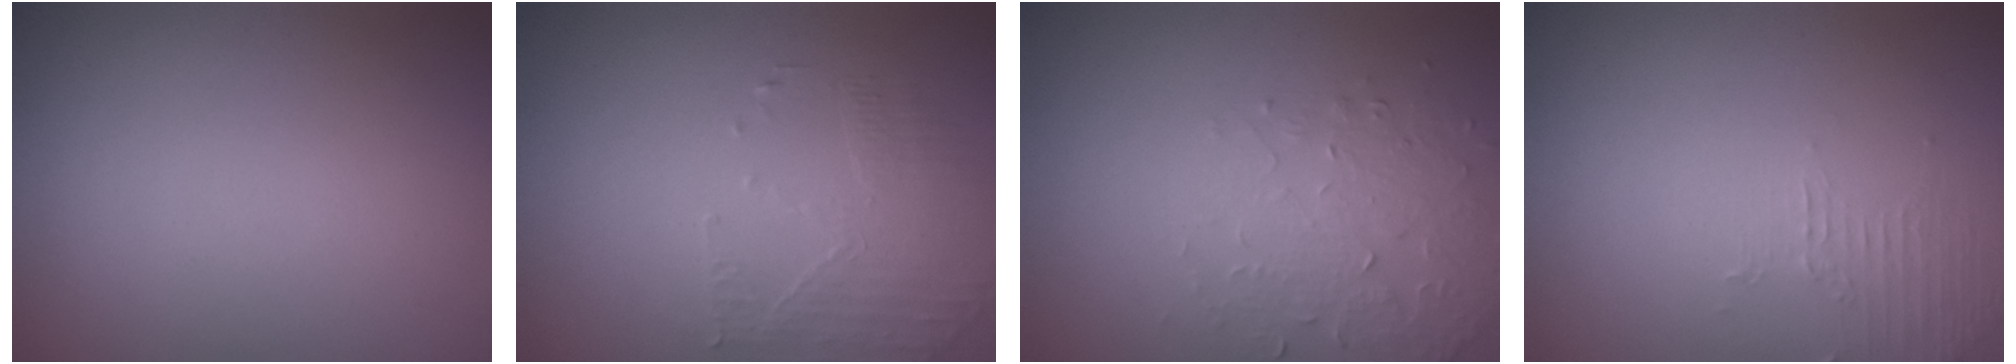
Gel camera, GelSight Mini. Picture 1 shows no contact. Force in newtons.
{"total": 1.8, "press": 1.1, "slide": 1.4}
{"total": 1.9, "press": 1.5, "slide": 1.1}
{"total": 1.1, "press": 0.2, "slide": 1.0}